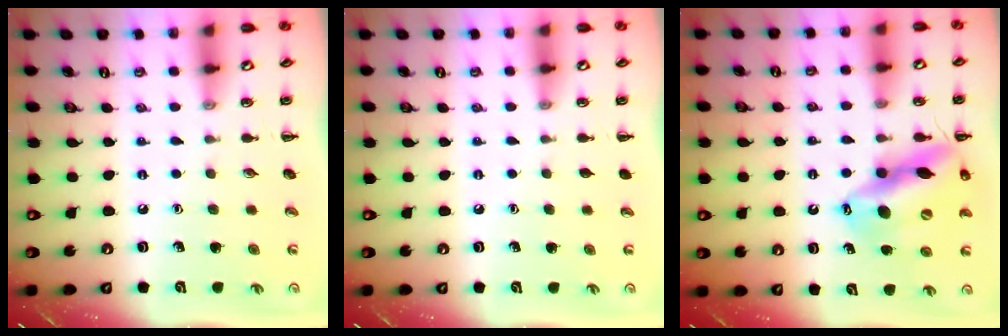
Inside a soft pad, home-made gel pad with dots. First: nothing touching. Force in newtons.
{"total": 0.0}
{"total": 16.8, "press": 16.3, "slide": 4.1}